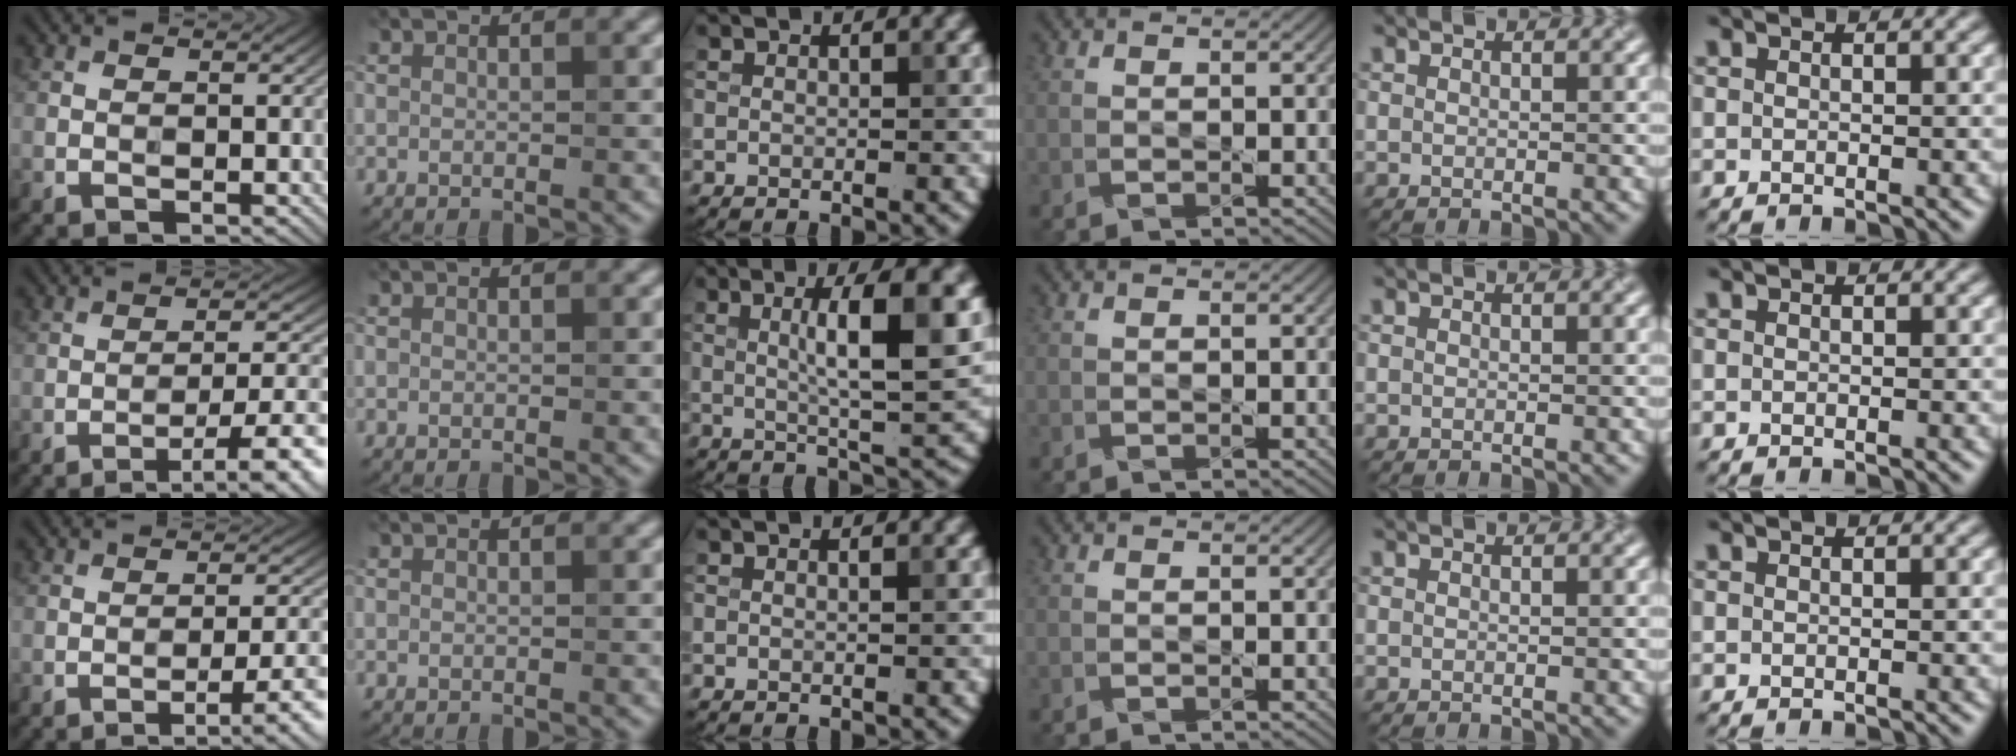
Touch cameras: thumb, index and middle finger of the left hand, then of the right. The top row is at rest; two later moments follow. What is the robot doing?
{"motion": "pour", "object": "measuring cup"}